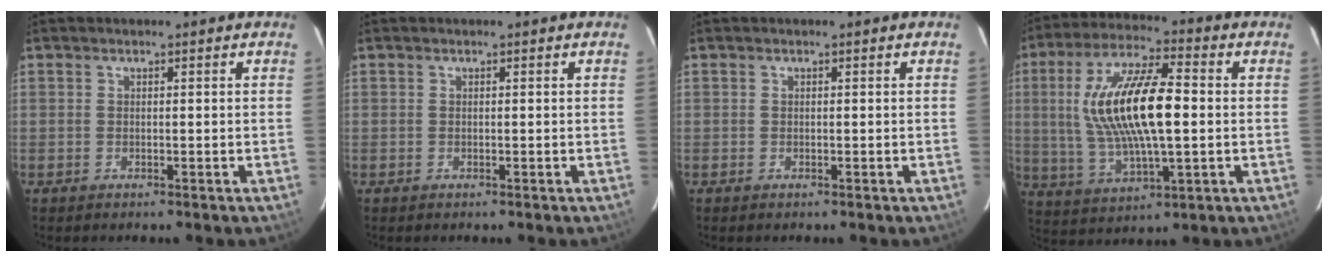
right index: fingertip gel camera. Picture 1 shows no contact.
{"total": 0.0}
{"total": 0.0}
{"total": 17.9, "force": [1.2, 5.8, 16.8], "torque": [-0.324, 0.010, 0.028]}